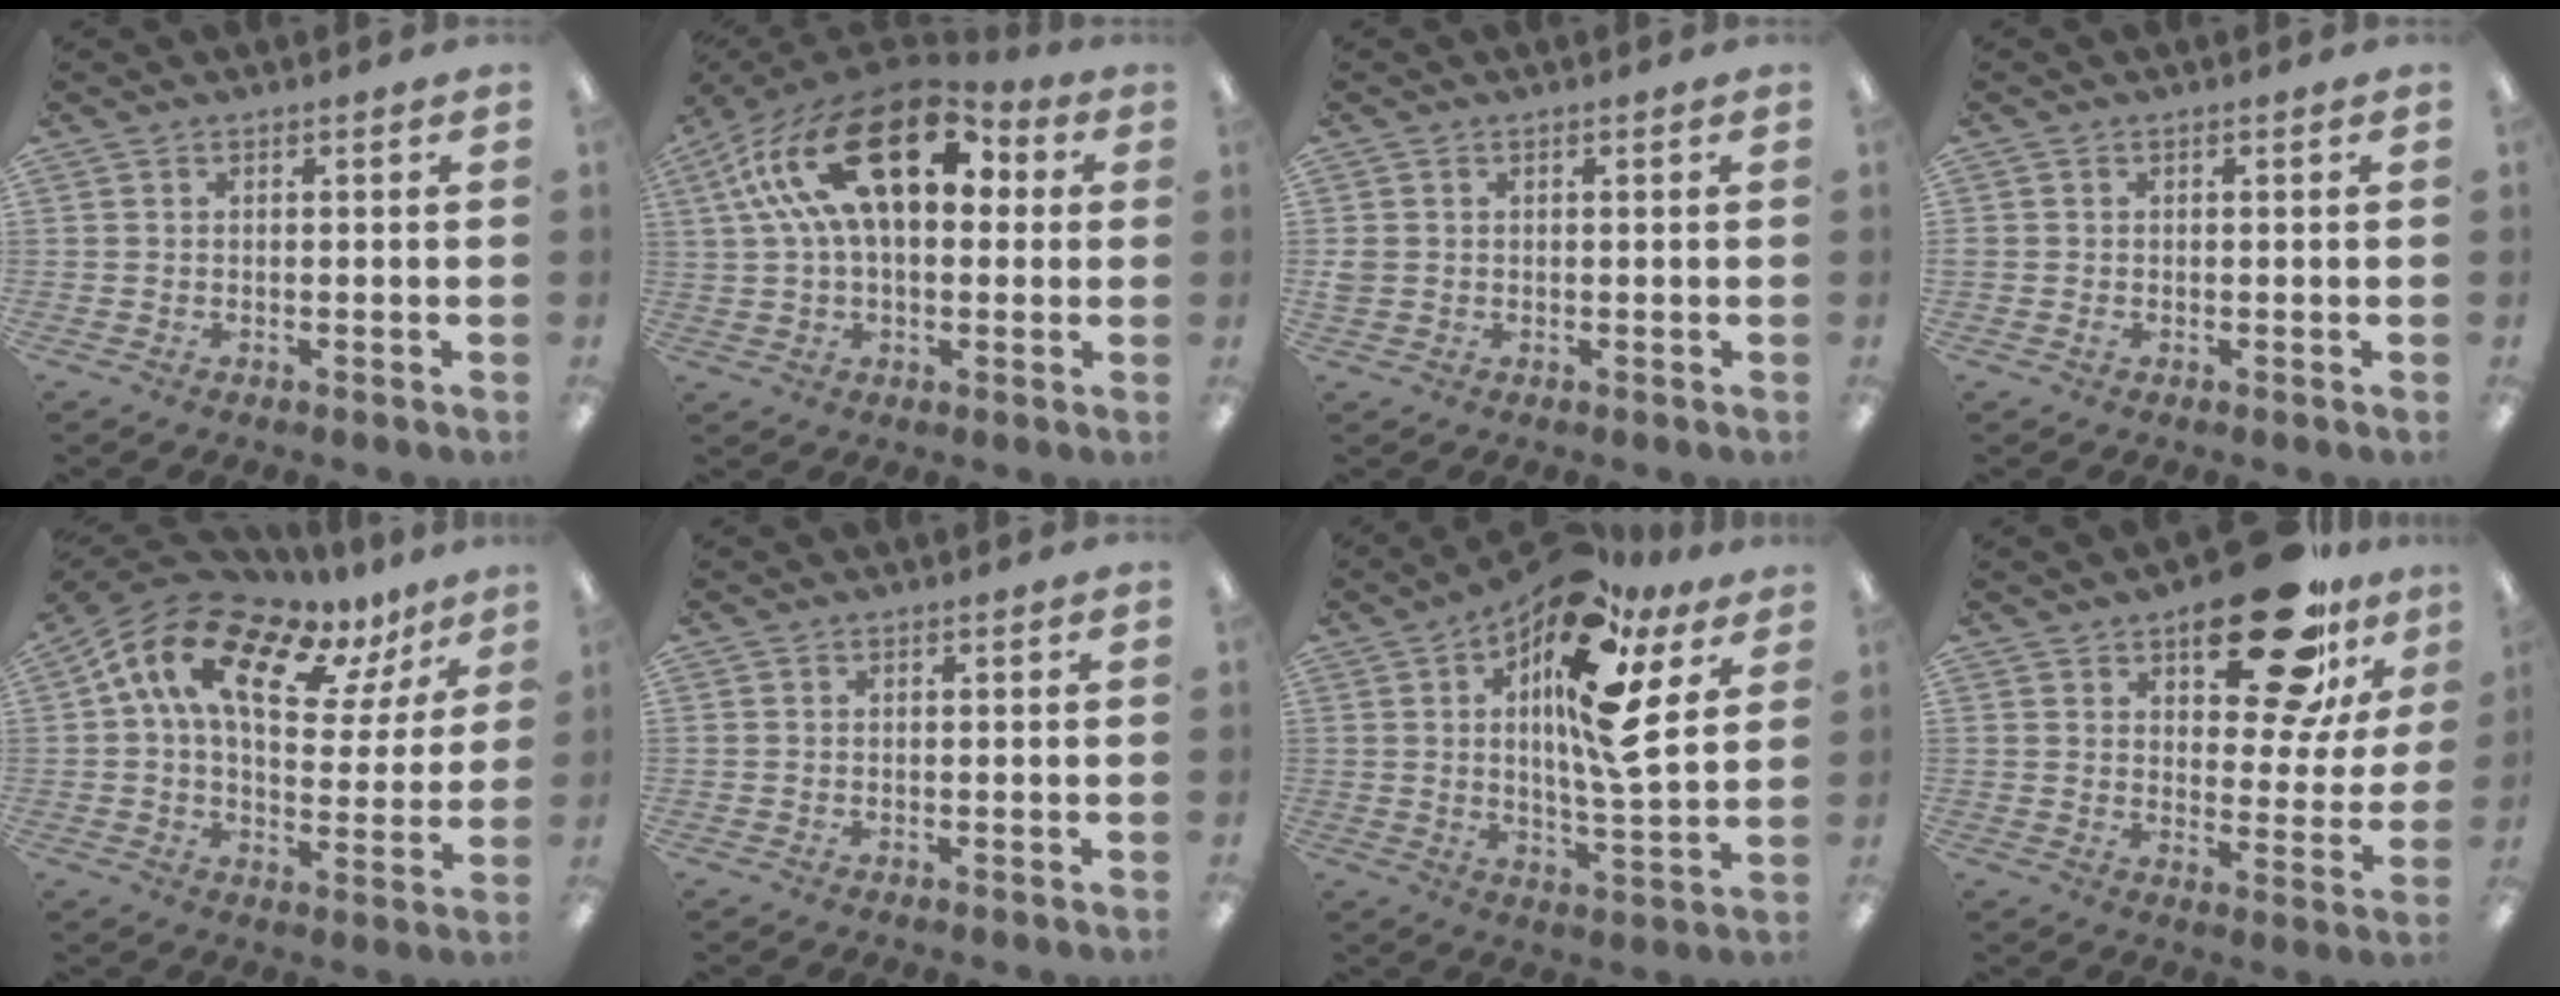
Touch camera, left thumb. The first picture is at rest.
{"total": 22.5, "force": [8.5, 12.3, 16.8], "torque": [-0.317, -0.028, 0.141]}
{"total": 1.6, "force": [0.1, 1.4, 0.7], "torque": [-0.014, 0.005, 0.000]}
{"total": 0.7, "force": [-0.2, 0.6, 0.3], "torque": [-0.005, 0.004, -0.005]}
{"total": 16.2, "force": [9.9, 7.8, 10.2], "torque": [-0.210, -0.054, 0.172]}
{"total": 0.0}
{"total": 18.8, "force": [9.3, 5.7, 15.3], "torque": [-0.240, -0.053, 0.143]}
{"total": 21.1, "force": [14.0, 8.9, 13.1], "torque": [-0.176, -0.082, 0.229]}